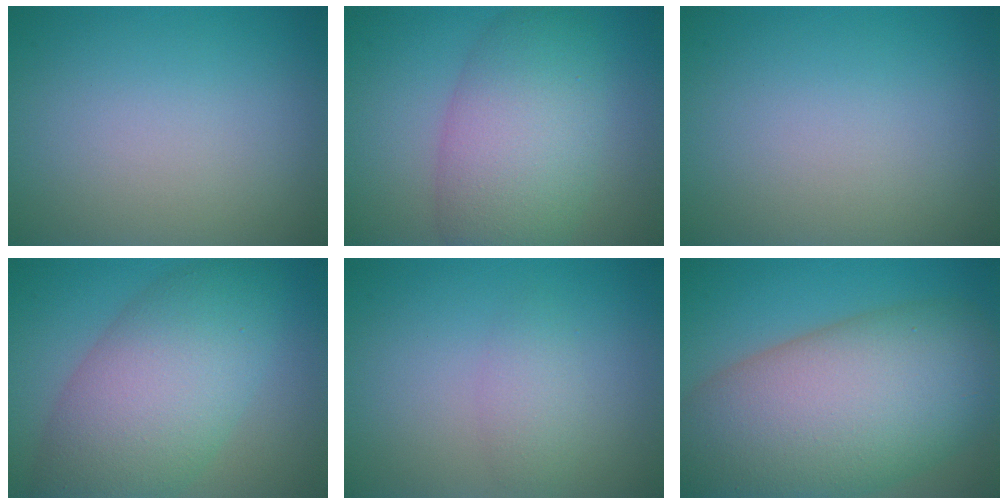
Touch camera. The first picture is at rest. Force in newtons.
{"total": 7.7, "press": 7.7, "slide": 0.2}
{"total": 0.0}
{"total": 9.4, "press": 9.4, "slide": 0.3}
{"total": 1.7, "press": 1.7, "slide": 0.1}
{"total": 15.7, "press": 15.7, "slide": 0.8}